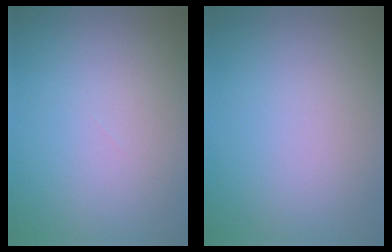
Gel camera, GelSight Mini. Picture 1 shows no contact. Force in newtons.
{"total": 0.0}